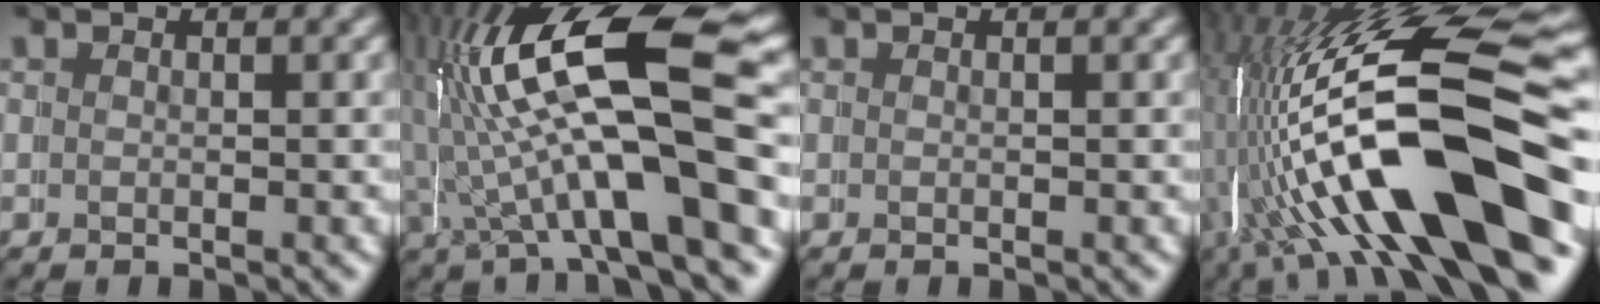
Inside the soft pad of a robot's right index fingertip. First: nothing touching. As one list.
[{"total": 12.7, "force": [1.3, 4.9, 11.6], "torque": [-0.209, -0.001, 0.020]}, {"total": 0.0}, {"total": 17.9, "force": [-2.8, 7.5, 16.0], "torque": [-0.279, -0.019, -0.038]}]